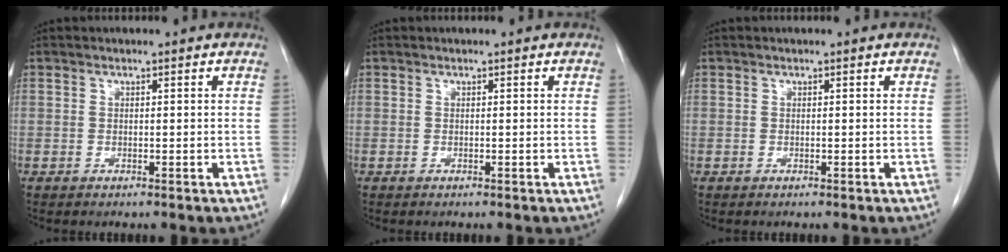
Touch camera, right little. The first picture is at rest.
{"total": 0.0}
{"total": 0.0}